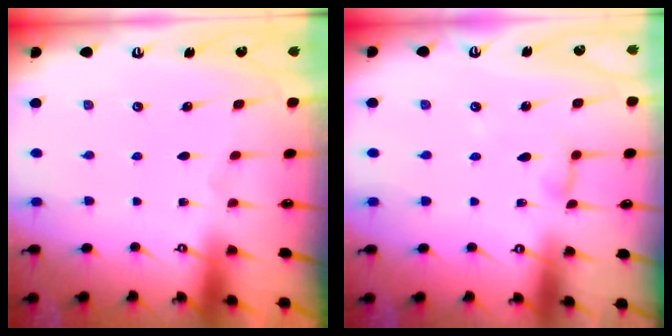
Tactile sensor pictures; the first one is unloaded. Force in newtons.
{"total": 4.2, "press": 4.2, "slide": 0.3}